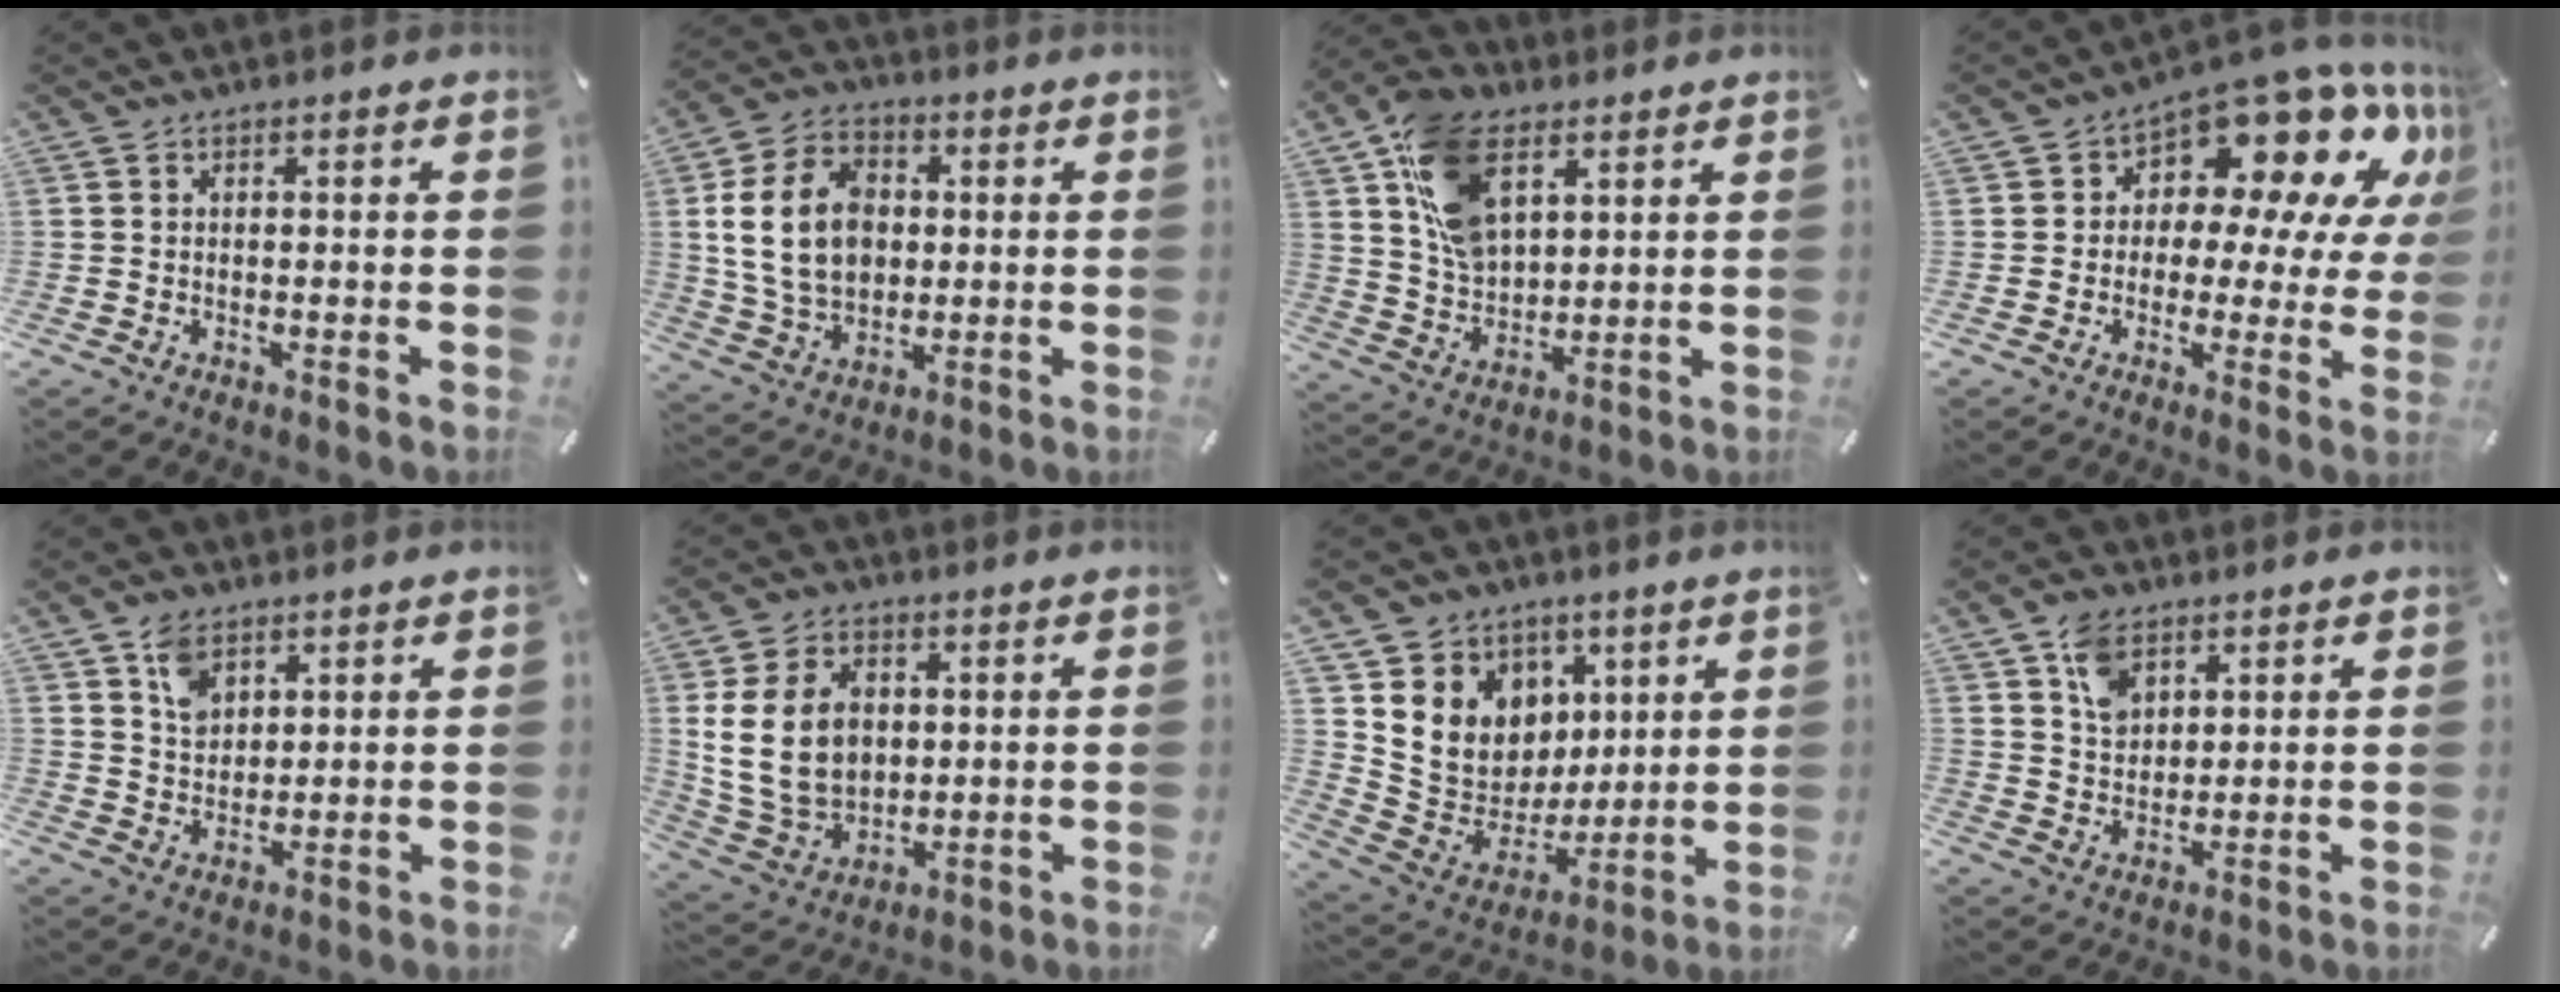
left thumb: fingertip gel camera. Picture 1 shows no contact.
{"total": 14.8, "force": [1.5, 11.3, 9.4], "torque": [-0.200, 0.013, 0.026]}
{"total": 14.7, "force": [6.6, 9.4, 9.1], "torque": [-0.187, -0.008, 0.126]}
{"total": 14.2, "force": [9.0, 7.6, 8.0], "torque": [-0.118, -0.080, 0.153]}
{"total": 6.4, "force": [3.5, 4.7, 2.5], "torque": [-0.040, -0.002, 0.063]}
{"total": 14.4, "force": [2.4, 11.4, 8.6], "torque": [-0.187, 0.002, 0.041]}
{"total": 12.6, "force": [3.4, 12.0, 2.1], "torque": [-0.027, -0.044, 0.083]}
{"total": 7.3, "force": [3.8, 5.5, 3.0], "torque": [-0.052, 0.002, 0.071]}